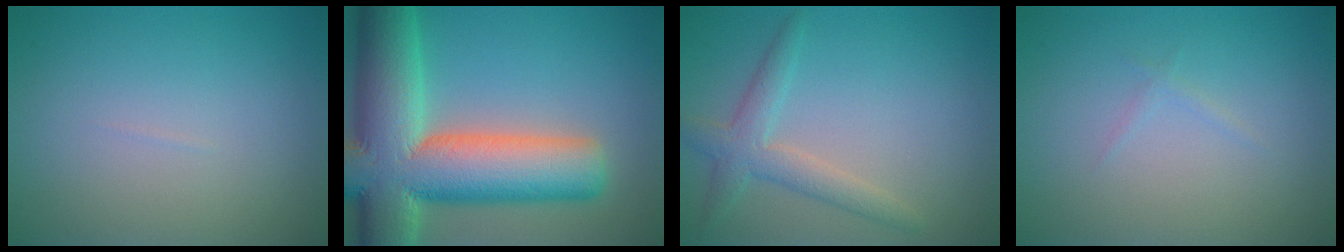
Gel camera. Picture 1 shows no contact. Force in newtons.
{"total": 15.9, "press": 15.9, "slide": 1.0}
{"total": 3.1, "press": 3.1, "slide": 0.1}
{"total": 0.5, "press": 0.5, "slide": 0.1}